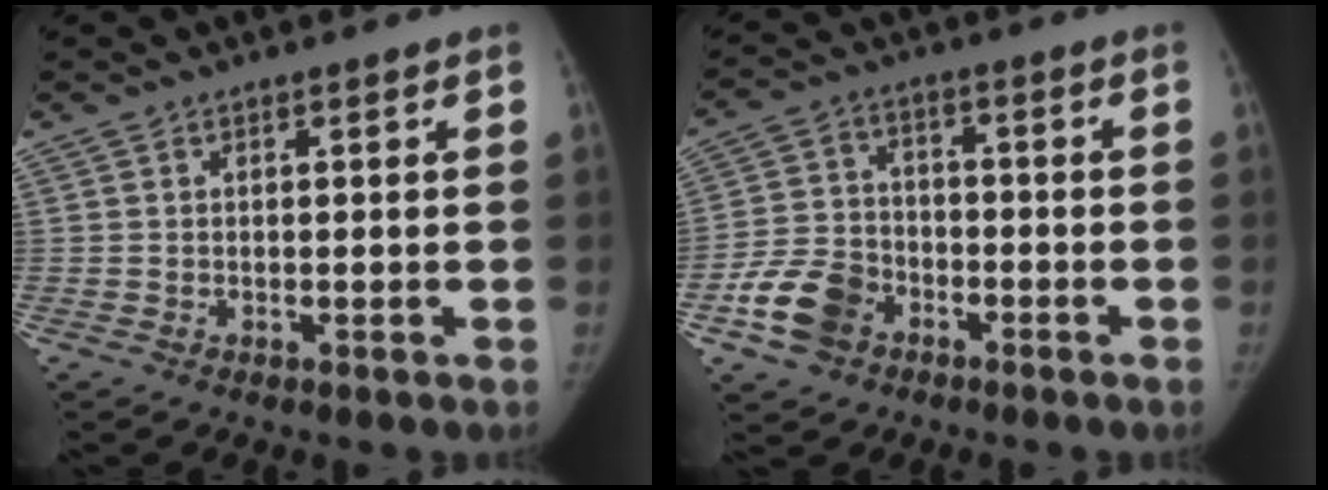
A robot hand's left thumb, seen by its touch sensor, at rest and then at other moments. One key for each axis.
{"total": 10.0, "fx": -5.1, "fy": 7.3, "fz": 4.4, "tx": -0.073, "ty": 0.026, "tz": -0.097}